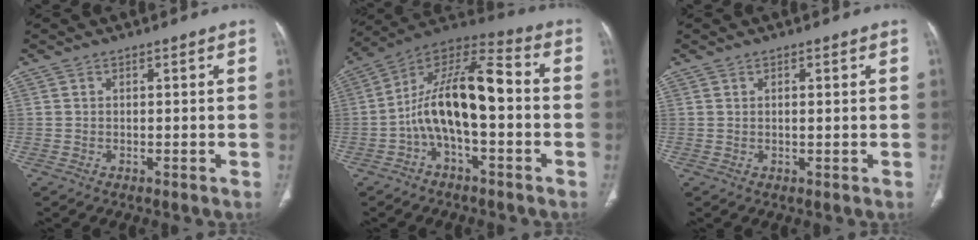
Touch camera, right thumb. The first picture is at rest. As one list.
[{"total": 15.6, "force": [-2.3, 6.6, 13.9], "torque": [-0.237, 0.063, -0.048]}, {"total": 1.0, "force": [0.2, 0.3, 0.9], "torque": [-0.020, 0.001, 0.004]}]